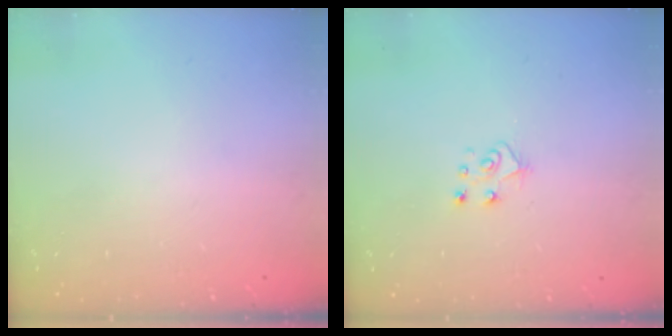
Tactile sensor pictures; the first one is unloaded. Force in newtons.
{"total": 5.6, "press": 5.6, "slide": 0.4}